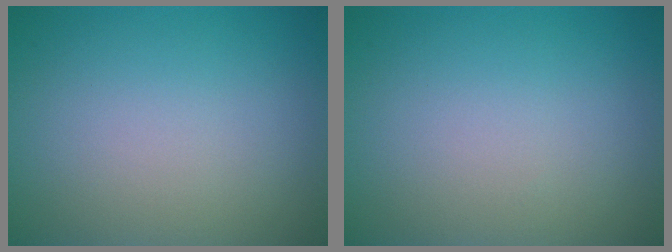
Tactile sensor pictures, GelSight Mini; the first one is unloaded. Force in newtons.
{"total": 0.0}